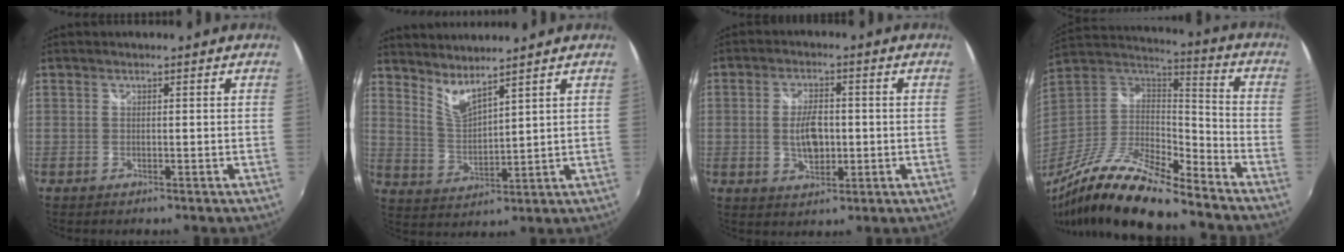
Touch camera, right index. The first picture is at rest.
{"total": 5.8, "force": [5.1, 0.5, 2.8], "torque": [-0.053, -0.010, 0.102]}
{"total": 6.8, "force": [-0.6, 3.6, 5.7], "torque": [-0.106, -0.001, -0.007]}
{"total": 21.5, "force": [-16.3, 4.4, 13.3], "torque": [-0.255, -0.043, -0.298]}